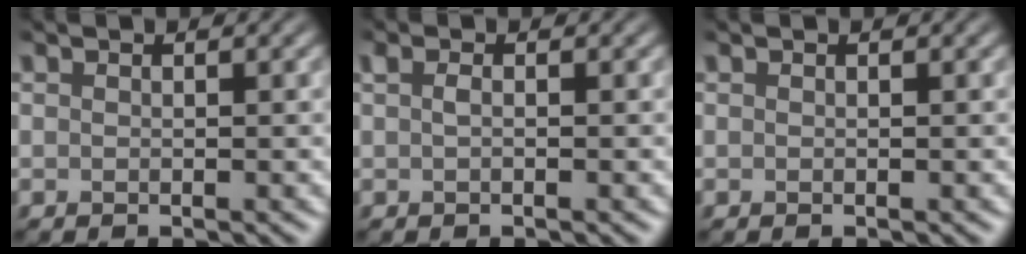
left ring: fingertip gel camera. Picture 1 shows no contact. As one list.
[{"total": 0.8, "force": [0.1, 0.2, 0.8], "torque": [-0.018, 0.003, 0.002]}, {"total": 0.0}]